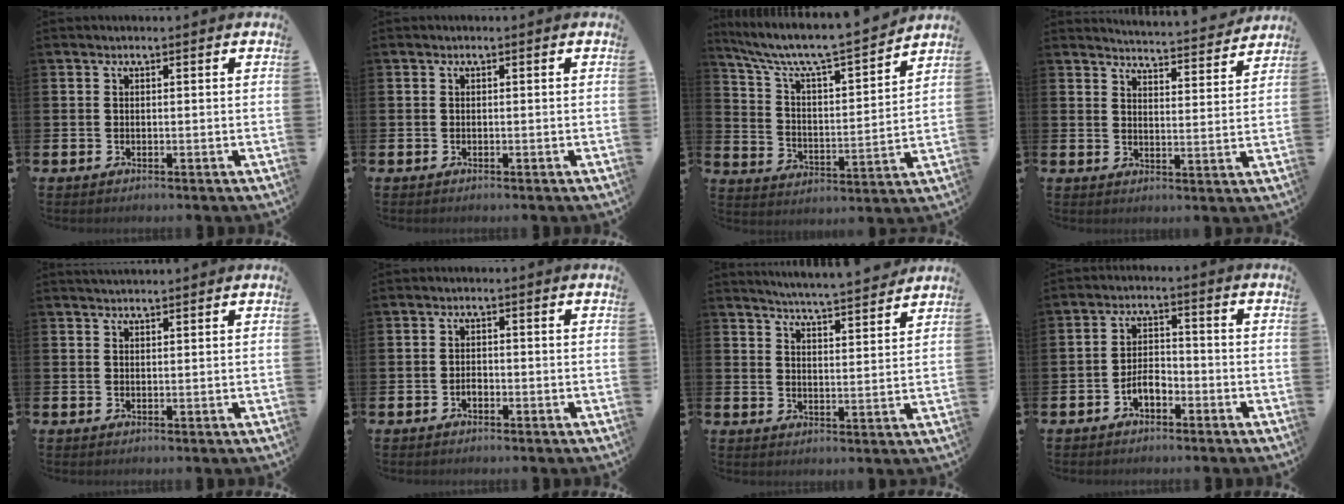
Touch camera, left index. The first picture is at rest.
{"total": 0.0}
{"total": 7.8, "force": [7.1, 0.9, 3.0], "torque": [-0.092, -0.055, 0.116]}
{"total": 5.0, "force": [4.9, 0.0, 0.2], "torque": [-0.018, -0.041, 0.085]}
{"total": 1.7, "force": [1.7, 0.1, 0.1], "torque": [0.006, -0.007, 0.029]}
{"total": 1.2, "force": [-0.6, 0.8, 0.7], "torque": [-0.008, -0.001, -0.014]}
{"total": 5.4, "force": [5.4, -0.5, 0.6], "torque": [-0.026, -0.041, 0.093]}
{"total": 3.3, "force": [-2.0, 1.6, 2.0], "torque": [-0.038, 0.009, -0.040]}